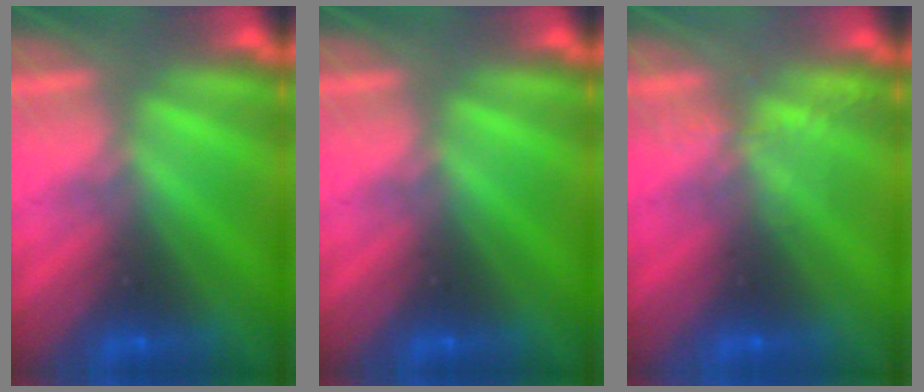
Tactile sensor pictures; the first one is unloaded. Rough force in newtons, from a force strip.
{"total": 0.0}
{"total": 2.2}